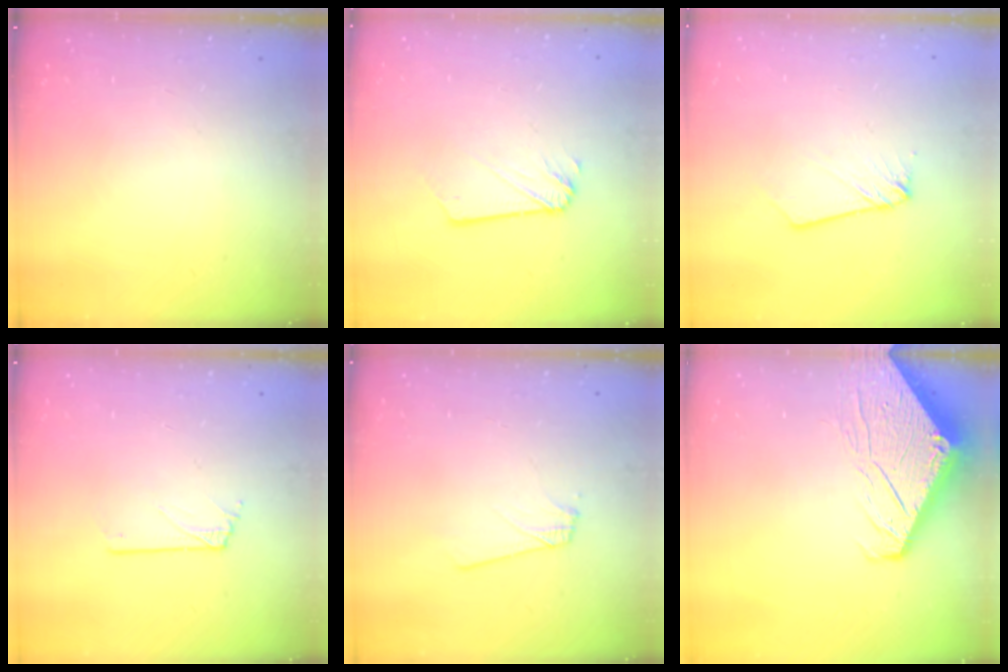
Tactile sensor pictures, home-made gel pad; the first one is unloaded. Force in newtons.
{"total": 2.2, "press": 2.2, "slide": 0.0}
{"total": 2.0, "press": 2.0, "slide": 0.2}
{"total": 0.5, "press": 0.5, "slide": 0.0}
{"total": 1.8, "press": 1.8, "slide": 0.1}
{"total": 9.3, "press": 9.3, "slide": 1.0}